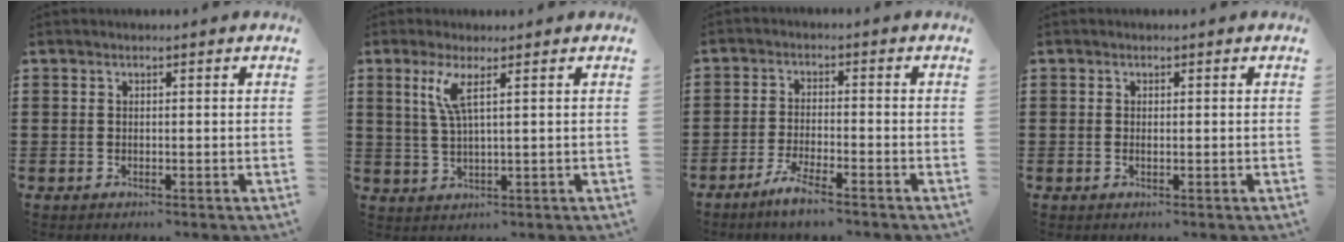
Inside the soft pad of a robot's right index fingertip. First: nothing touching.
{"total": 4.4, "force": [1.7, 0.3, 4.1], "torque": [-0.094, -0.004, 0.023]}
{"total": 4.0, "force": [-3.5, -0.2, 1.8], "torque": [-0.043, -0.006, -0.071]}
{"total": 0.0}